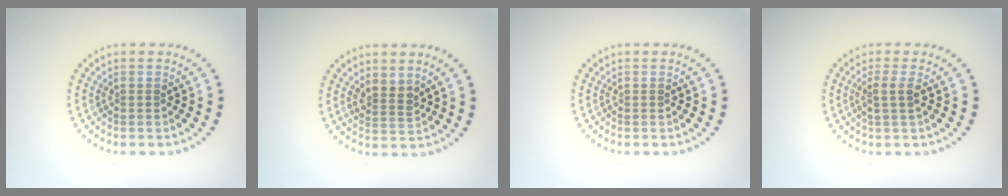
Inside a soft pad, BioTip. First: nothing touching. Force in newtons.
{"total": 1.9, "press": 1.6, "slide": 1.0}
{"total": 0.0}
{"total": 1.7, "press": 1.4, "slide": 1.0}